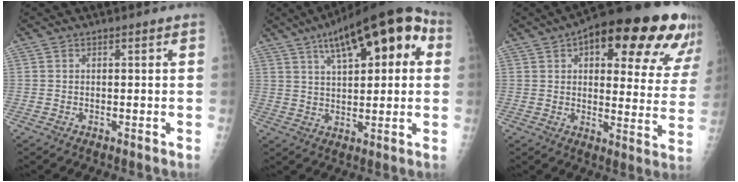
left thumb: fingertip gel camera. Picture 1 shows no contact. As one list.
[{"total": 19.6, "force": [7.5, 7.9, 16.3], "torque": [-0.213, 0.019, 0.109]}, {"total": 26.5, "force": [14.5, 10.2, 19.7], "torque": [-0.229, -0.014, 0.183]}]